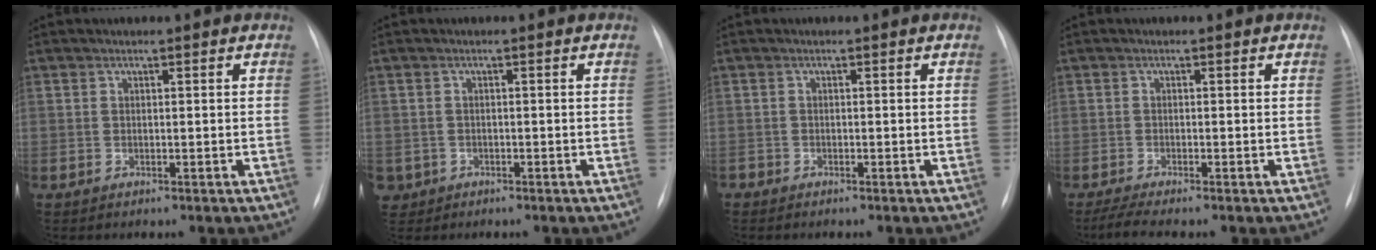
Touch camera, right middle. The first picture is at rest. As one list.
[{"total": 3.0, "force": [-1.5, 2.6, 0.2], "torque": [-0.003, 0.005, -0.024]}, {"total": 0.7, "force": [-0.6, 0.4, 0.0], "torque": [-0.004, 0.001, -0.012]}, {"total": 2.9, "force": [-2.4, -0.3, 1.7], "torque": [-0.040, -0.008, -0.046]}]